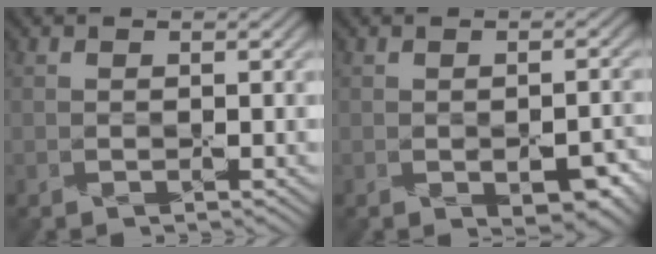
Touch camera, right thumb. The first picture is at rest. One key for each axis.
{"total": 4.1, "fx": -1.4, "fy": 2.0, "fz": 3.2, "tx": -0.049, "ty": -0.018, "tz": -0.009}